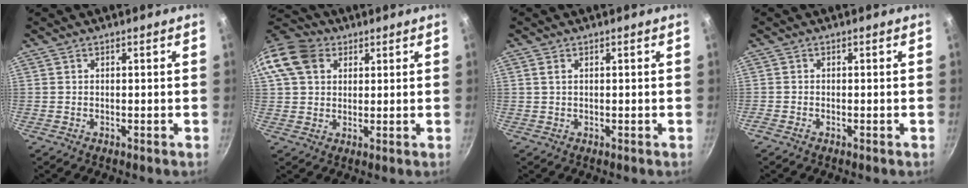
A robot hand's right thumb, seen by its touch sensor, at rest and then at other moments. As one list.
[{"total": 12.2, "force": [4.2, 9.3, 6.7], "torque": [-0.122, 0.016, 0.065]}, {"total": 1.0, "force": [0.4, 0.5, 0.8], "torque": [-0.015, 0.000, 0.007]}, {"total": 0.6, "force": [-0.5, 0.1, 0.3], "torque": [-0.012, 0.003, -0.016]}]